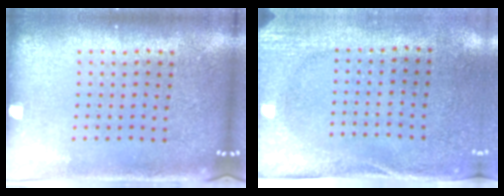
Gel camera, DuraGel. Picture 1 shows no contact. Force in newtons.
{"total": 2.7, "press": 2.2, "slide": 1.7}